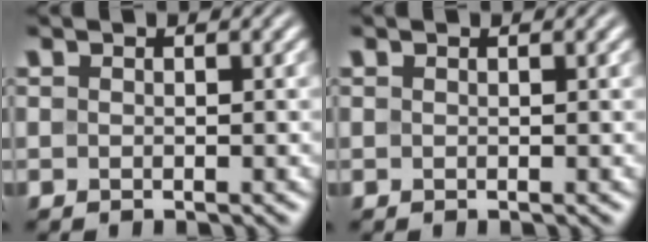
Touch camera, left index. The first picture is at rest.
{"total": 0.7, "force": [0.4, 0.2, 0.5], "torque": [-0.004, 0.006, 0.005]}